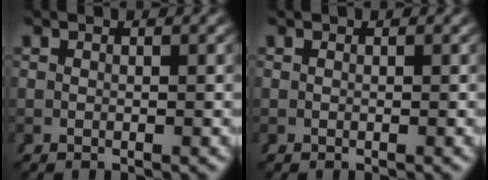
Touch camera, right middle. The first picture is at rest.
{"total": 0.0}